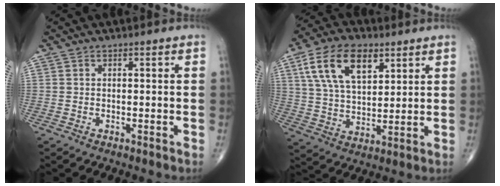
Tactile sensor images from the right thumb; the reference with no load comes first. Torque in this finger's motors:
{"motor_torque": [0.45, 3.18, 1.14, 0.65, 0.35]}